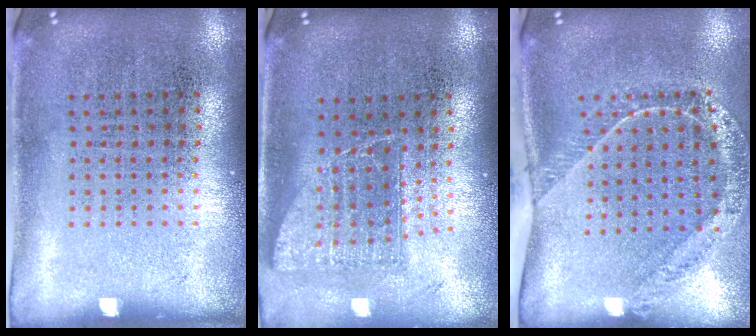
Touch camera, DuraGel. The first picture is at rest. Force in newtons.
{"total": 1.3, "press": 1.0, "slide": 0.8}
{"total": 1.6, "press": 1.5, "slide": 0.6}